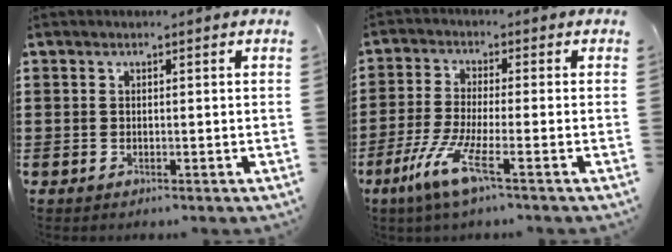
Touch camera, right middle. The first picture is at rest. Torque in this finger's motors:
{"motor_torque": [1.44, -0.05, 0.25, 0.11]}